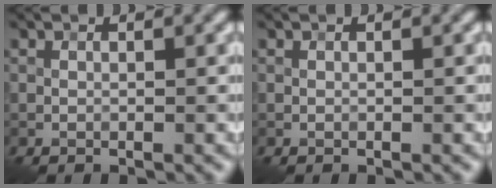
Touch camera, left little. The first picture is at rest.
{"total": 0.0}